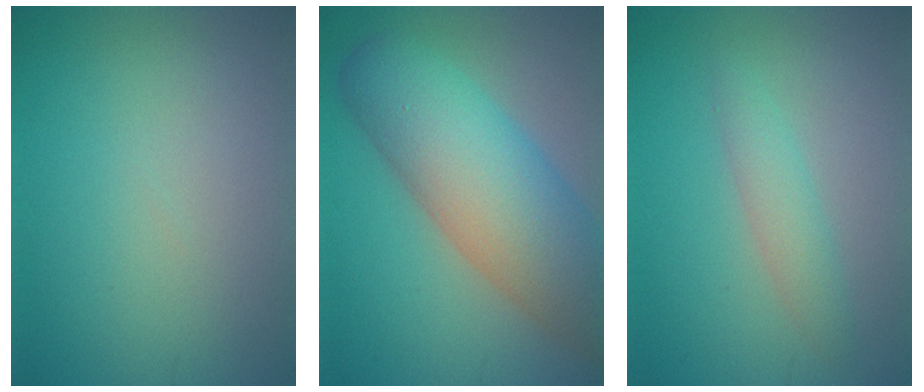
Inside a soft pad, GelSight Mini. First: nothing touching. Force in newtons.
{"total": 10.8, "press": 10.8, "slide": 0.5}
{"total": 2.1, "press": 2.1, "slide": 0.1}